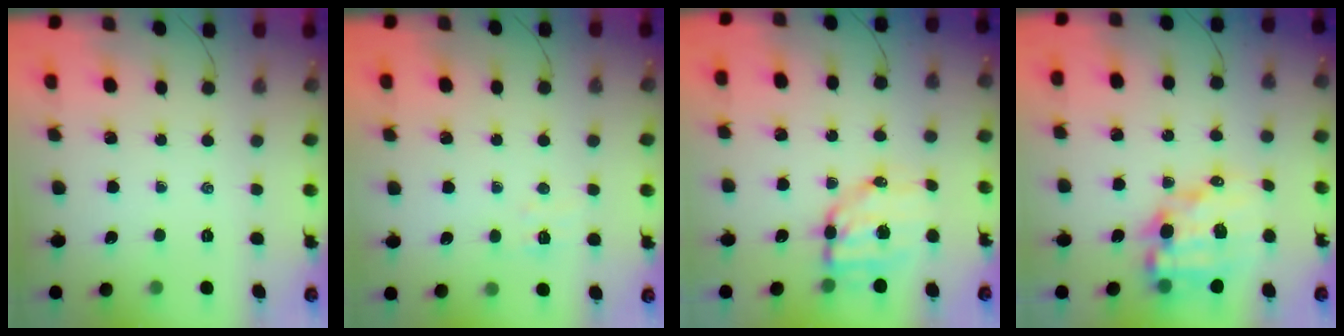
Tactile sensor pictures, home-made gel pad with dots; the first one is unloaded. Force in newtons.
{"total": 5.0, "press": 4.9, "slide": 1.0}
{"total": 8.3, "press": 8.1, "slide": 1.6}
{"total": 11.3, "press": 10.9, "slide": 2.7}